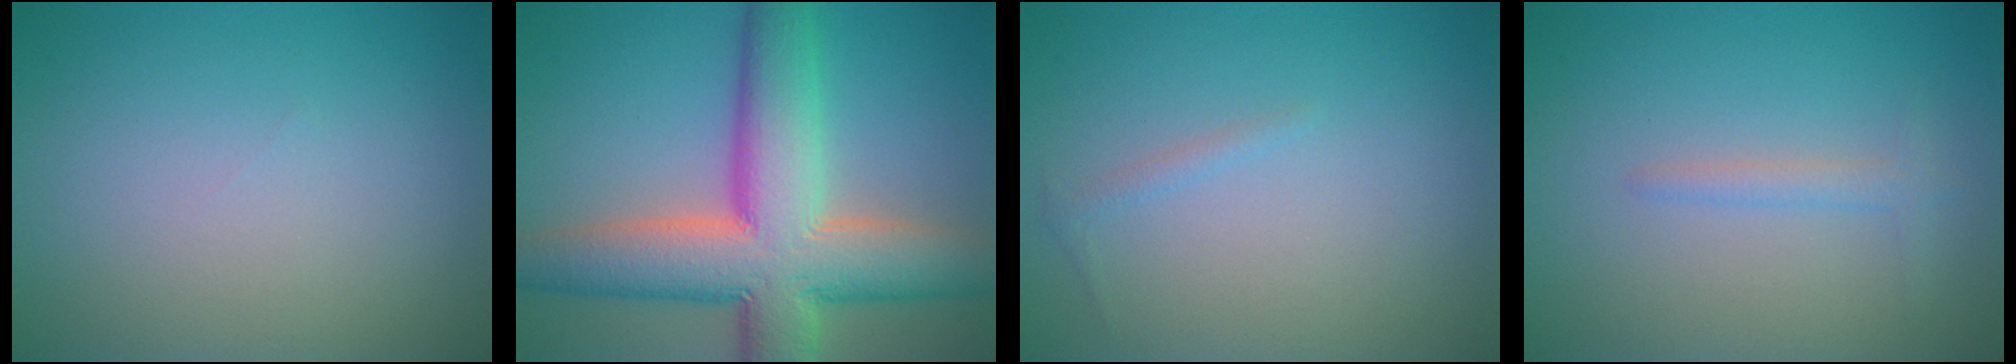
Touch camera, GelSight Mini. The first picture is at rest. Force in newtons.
{"total": 11.9, "press": 11.8, "slide": 1.0}
{"total": 0.6, "press": 0.6, "slide": 0.1}
{"total": 1.3, "press": 1.3, "slide": 0.1}